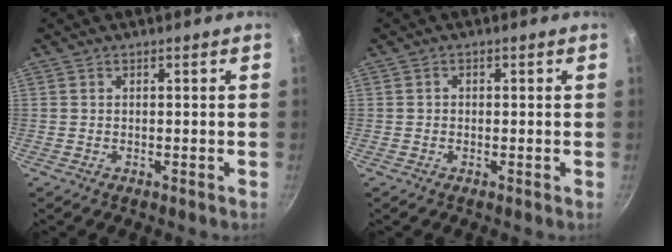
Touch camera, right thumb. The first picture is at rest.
{"total": 0.7, "force": [0.0, 0.7, 0.3], "torque": [0.000, 0.002, -0.004]}